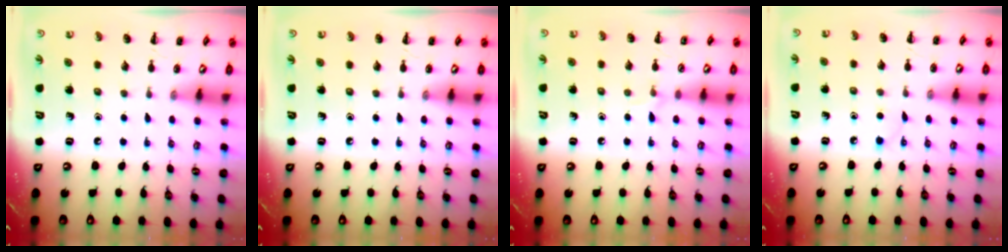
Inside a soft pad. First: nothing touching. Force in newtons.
{"total": 0.0}
{"total": 5.2, "press": 4.8, "slide": 1.9}
{"total": 2.2, "press": 2.0, "slide": 0.8}